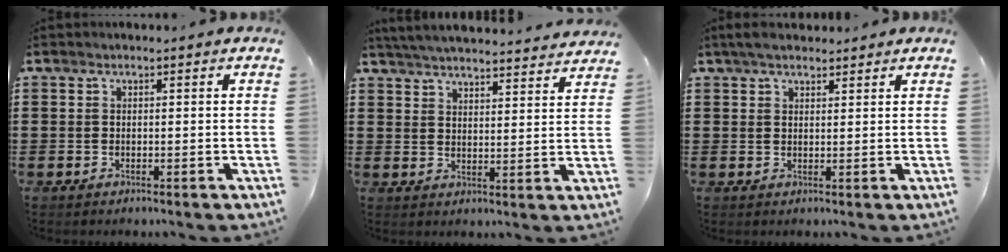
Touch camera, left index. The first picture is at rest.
{"total": 4.8, "force": [4.7, -0.5, 0.7], "torque": [-0.033, -0.029, 0.084]}
{"total": 2.5, "force": [2.1, 0.8, 1.1], "torque": [-0.026, 0.007, 0.040]}